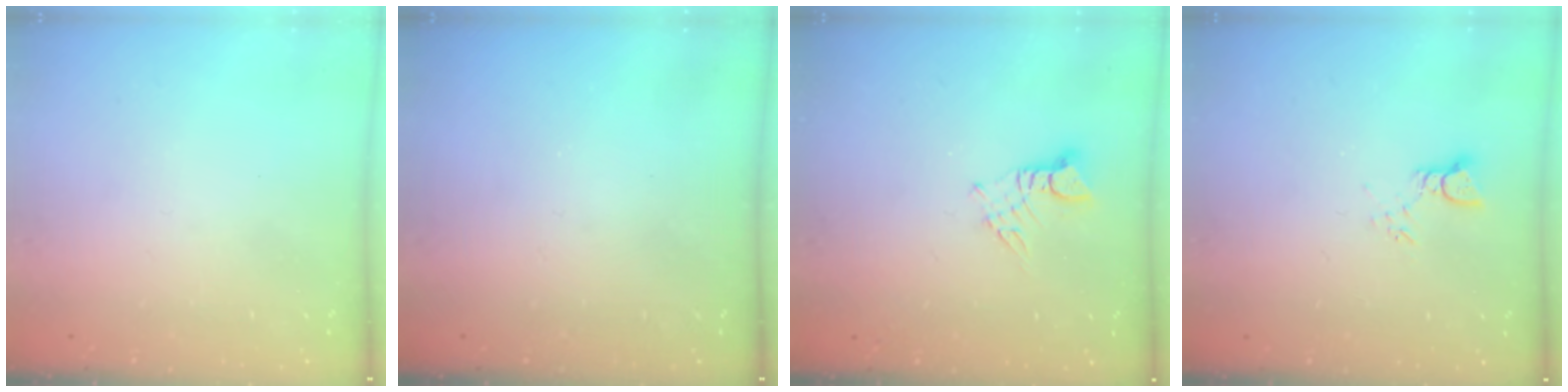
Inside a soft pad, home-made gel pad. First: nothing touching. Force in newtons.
{"total": 0.0}
{"total": 3.2, "press": 3.2, "slide": 0.4}
{"total": 2.2, "press": 2.2, "slide": 0.1}